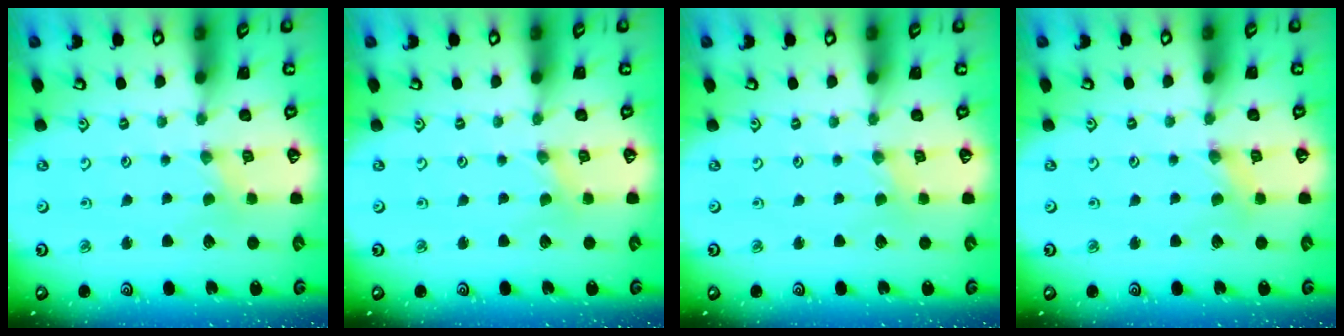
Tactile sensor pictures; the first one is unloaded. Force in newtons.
{"total": 0.0}
{"total": 0.0}
{"total": 1.3, "press": 1.3, "slide": 0.2}